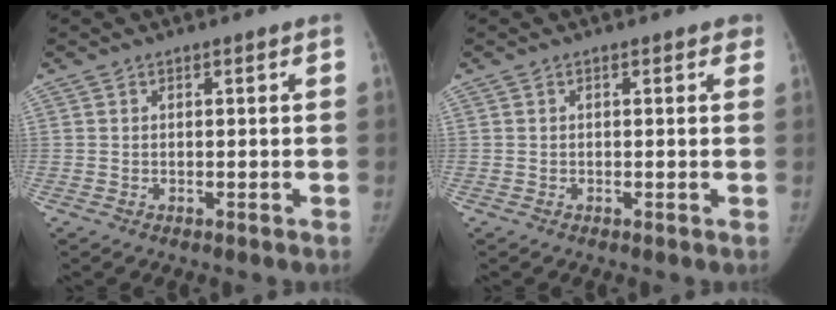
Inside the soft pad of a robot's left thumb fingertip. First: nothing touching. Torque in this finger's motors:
{"motor_torque": [0.19, -0.02, 0.39, -0.63, 0.07]}